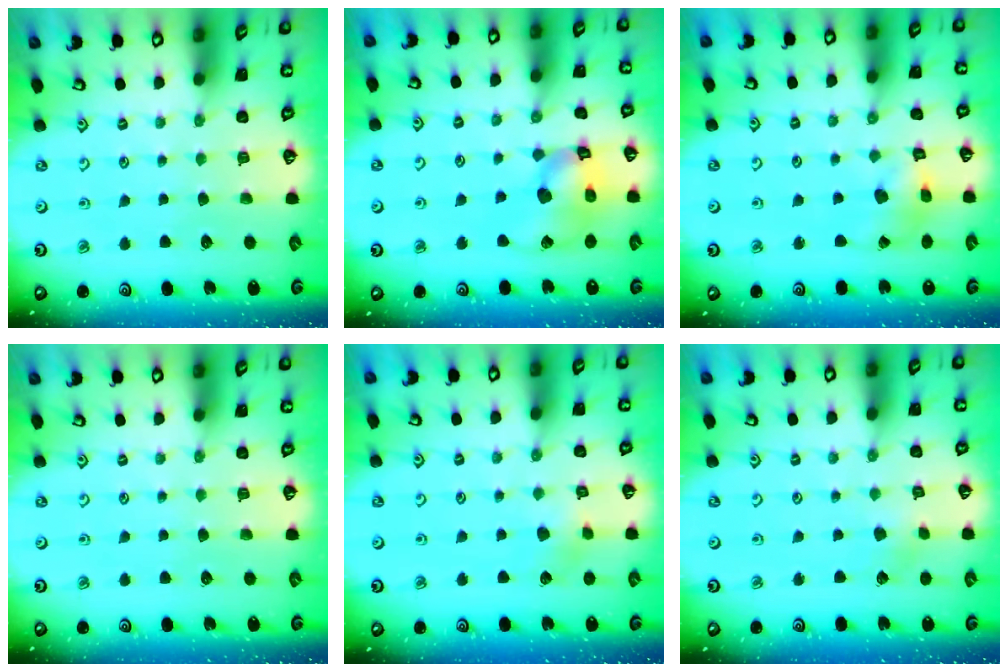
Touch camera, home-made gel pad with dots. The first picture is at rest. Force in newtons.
{"total": 14.4, "press": 14.3, "slide": 1.9}
{"total": 7.4, "press": 7.3, "slide": 0.8}
{"total": 0.0}
{"total": 4.0, "press": 4.0, "slide": 0.5}
{"total": 2.7, "press": 2.7, "slide": 0.2}